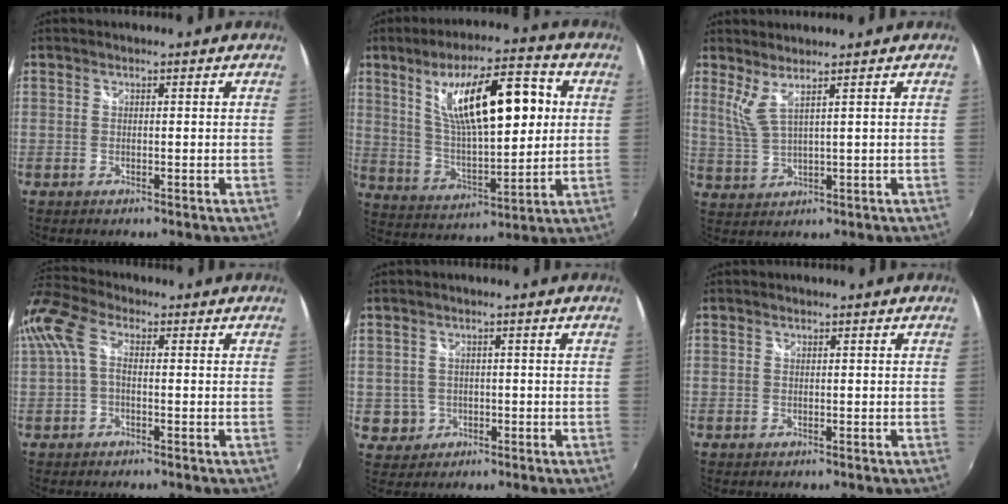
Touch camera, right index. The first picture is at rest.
{"total": 18.2, "force": [5.5, 5.8, 16.4], "torque": [-0.278, 0.015, 0.104]}
{"total": 3.3, "force": [2.2, -0.3, 2.5], "torque": [-0.057, -0.008, 0.050]}
{"total": 8.7, "force": [0.1, 5.0, 7.1], "torque": [-0.161, 0.016, -0.005]}
{"total": 4.1, "force": [-0.6, 4.0, 0.4], "torque": [-0.013, 0.009, 0.000]}
{"total": 0.0}